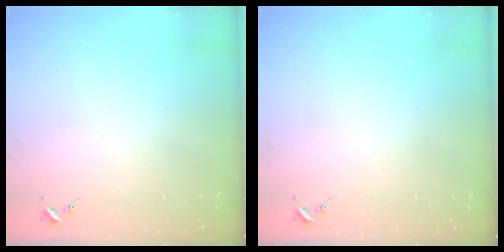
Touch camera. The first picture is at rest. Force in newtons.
{"total": 0.0}